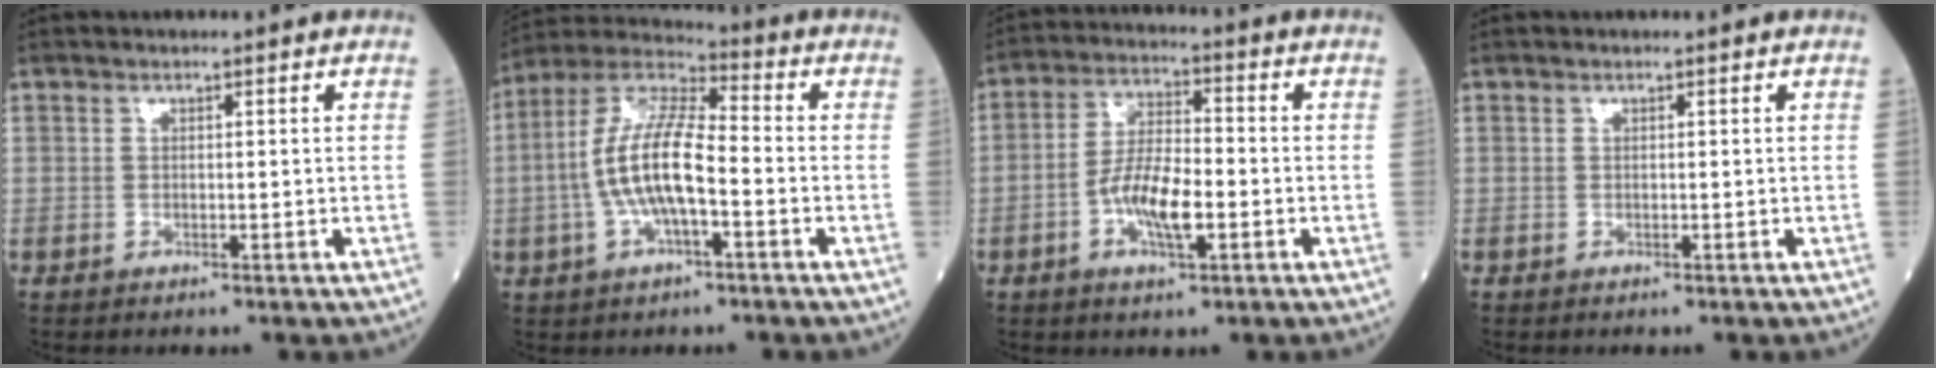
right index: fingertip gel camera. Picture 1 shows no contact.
{"total": 12.3, "force": [-2.1, 3.4, 11.6], "torque": [-0.247, 0.016, -0.042]}
{"total": 8.3, "force": [-2.5, 2.4, 7.5], "torque": [-0.153, 0.004, -0.049]}
{"total": 0.0}